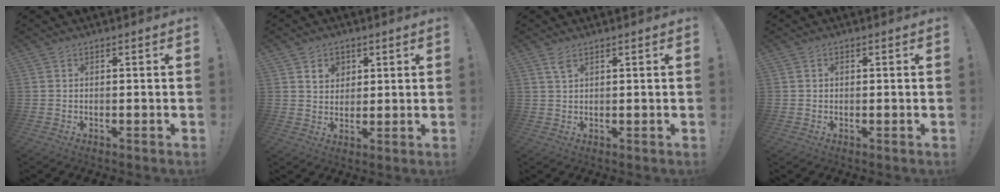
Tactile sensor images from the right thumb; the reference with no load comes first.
{"total": 5.6, "force": [2.9, 4.5, 1.9], "torque": [-0.027, -0.010, 0.052]}
{"total": 2.8, "force": [1.6, 1.0, 2.1], "torque": [-0.042, 0.001, 0.029]}
{"total": 0.8, "force": [0.1, 0.8, 0.3], "torque": [-0.011, 0.005, 0.002]}